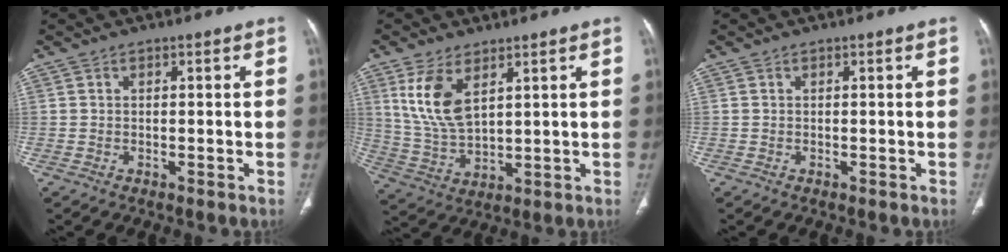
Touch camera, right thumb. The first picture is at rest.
{"total": 10.1, "force": [4.6, 4.9, 7.6], "torque": [-0.148, -0.018, 0.106]}
{"total": 0.0}